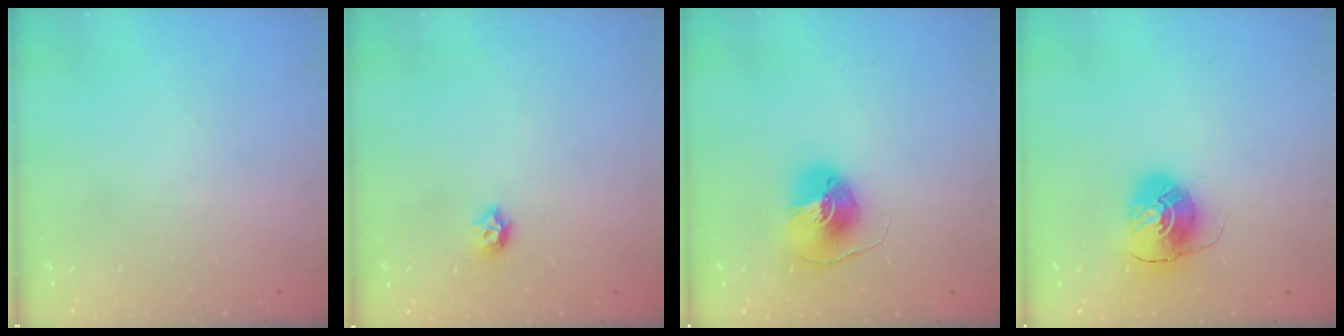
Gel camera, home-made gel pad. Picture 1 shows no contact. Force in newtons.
{"total": 5.5, "press": 5.4, "slide": 0.9}
{"total": 9.6, "press": 9.6, "slide": 0.8}
{"total": 8.5, "press": 8.5, "slide": 0.1}